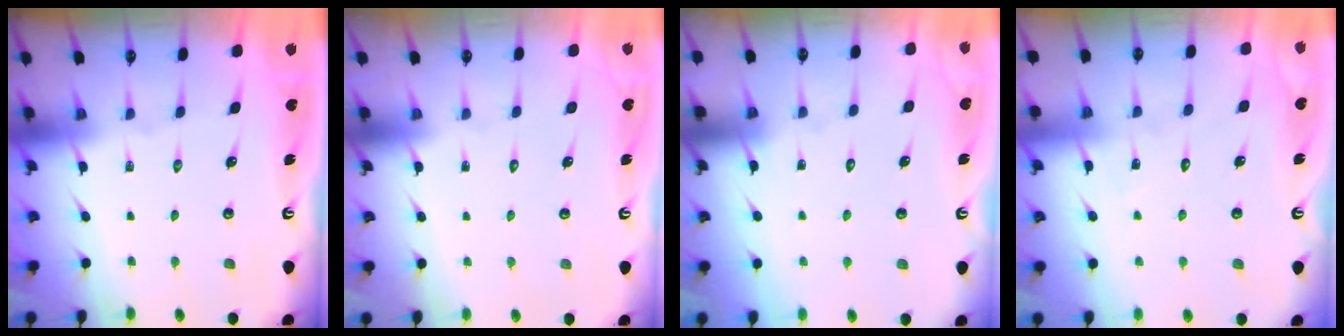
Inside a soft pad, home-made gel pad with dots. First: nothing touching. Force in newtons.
{"total": 1.7, "press": 1.7, "slide": 0.1}
{"total": 5.7, "press": 5.7, "slide": 0.5}
{"total": 6.3, "press": 6.3, "slide": 0.5}